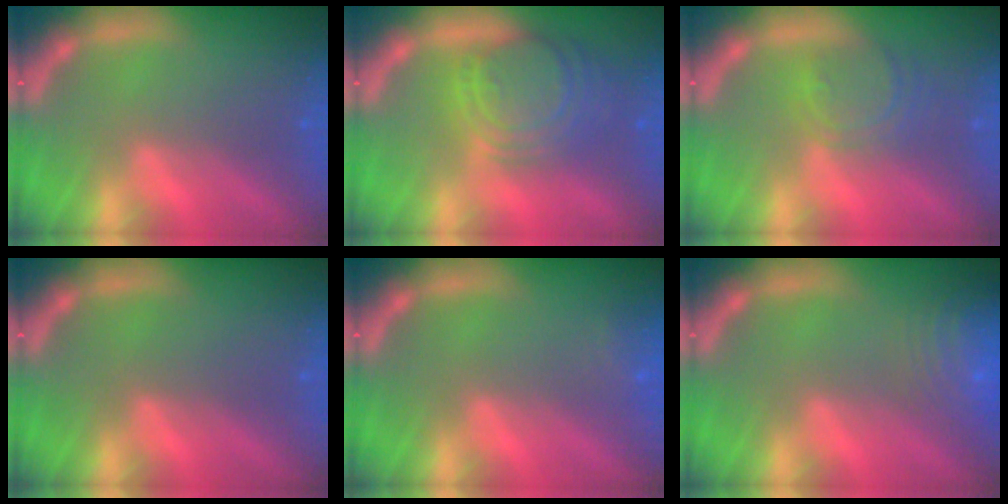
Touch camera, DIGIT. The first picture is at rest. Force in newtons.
{"total": 8.5}
{"total": 4.0}
{"total": 0.0}
{"total": 1.4}
{"total": 9.5}